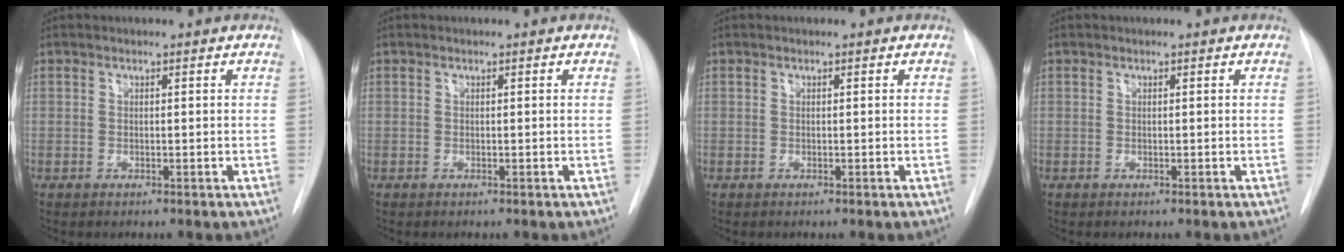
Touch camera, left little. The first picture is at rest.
{"total": 0.0}
{"total": 0.0}
{"total": 0.0}